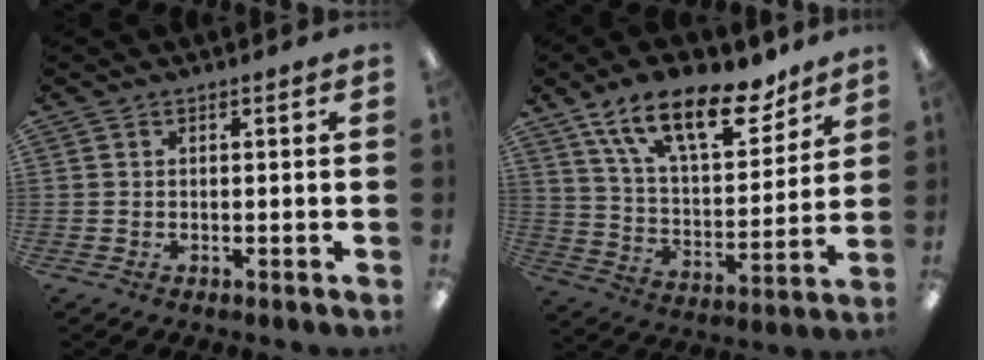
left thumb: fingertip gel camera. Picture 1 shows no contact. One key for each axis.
{"total": 20.3, "fx": 13.7, "fy": 8.5, "fz": 12.3, "tx": -0.203, "ty": -0.073, "tz": 0.236}